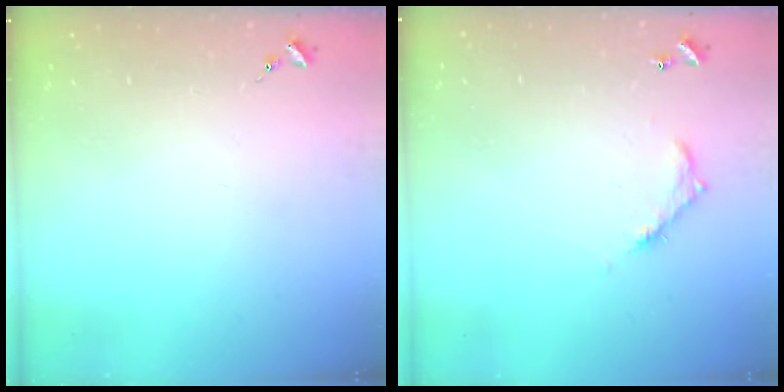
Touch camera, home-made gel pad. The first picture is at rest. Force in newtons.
{"total": 7.1, "press": 7.1, "slide": 0.5}